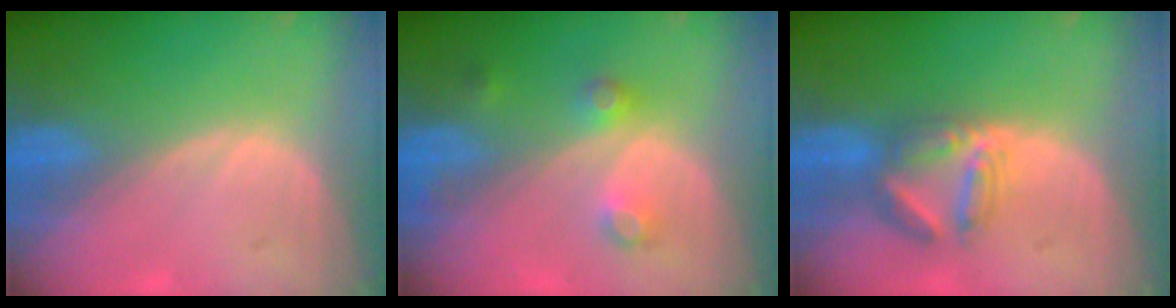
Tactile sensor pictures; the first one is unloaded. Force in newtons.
{"total": 3.8, "press": 3.5, "slide": 1.6}
{"total": 5.9, "press": 5.8, "slide": 0.9}